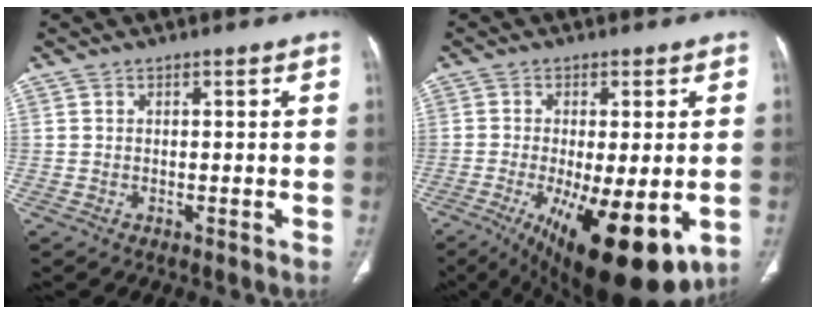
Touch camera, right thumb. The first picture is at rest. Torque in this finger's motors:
{"motor_torque": [2.00, 2.61, 0.61, -0.20, 0.41]}